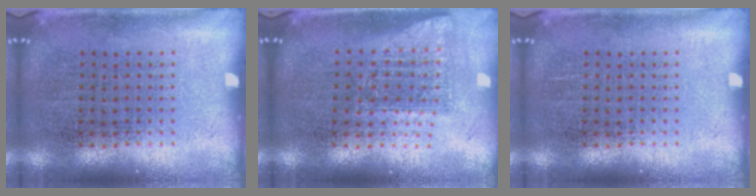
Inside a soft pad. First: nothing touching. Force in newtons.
{"total": 1.7, "press": 1.3, "slide": 1.0}
{"total": 0.0}